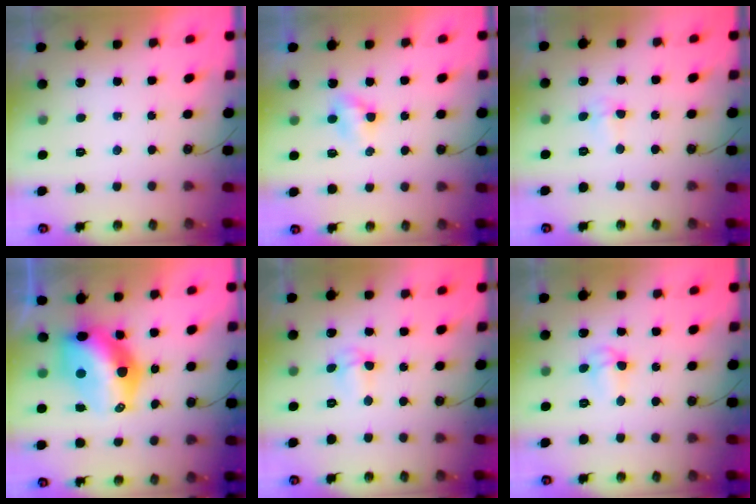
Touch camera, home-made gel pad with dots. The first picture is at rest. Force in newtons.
{"total": 3.0, "press": 3.0, "slide": 0.3}
{"total": 2.5, "press": 2.4, "slide": 0.9}
{"total": 13.9, "press": 13.8, "slide": 1.3}
{"total": 4.4, "press": 3.4, "slide": 2.8}
{"total": 5.4, "press": 5.4, "slide": 0.6}